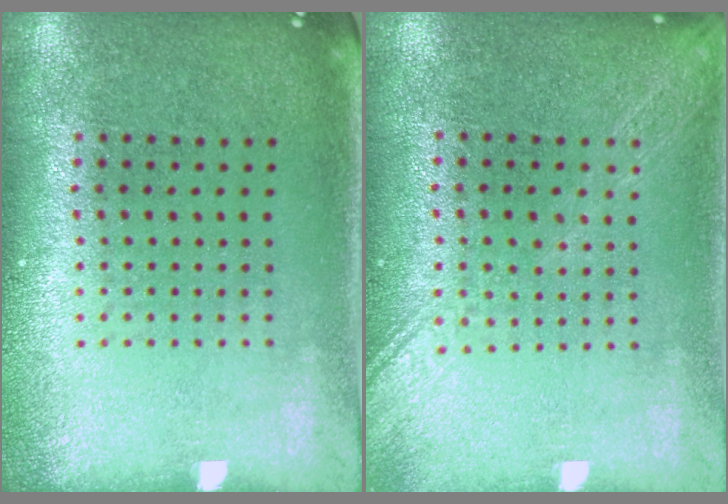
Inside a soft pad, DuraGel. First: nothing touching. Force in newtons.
{"total": 1.6, "press": 1.6, "slide": 0.4}